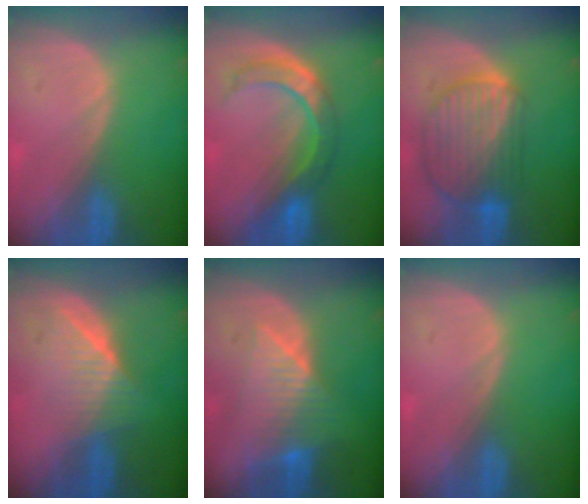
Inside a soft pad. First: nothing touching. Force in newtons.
{"total": 7.4, "press": 7.0, "slide": 2.4}
{"total": 10.0, "press": 8.5, "slide": 5.2}
{"total": 6.3, "press": 5.9, "slide": 2.3}
{"total": 7.8, "press": 7.1, "slide": 3.0}
{"total": 0.0}